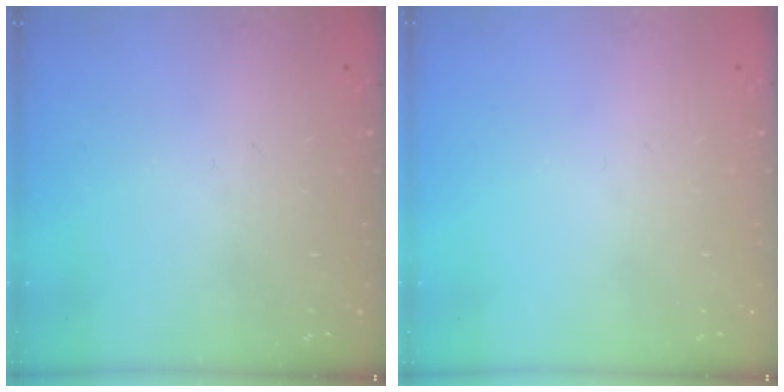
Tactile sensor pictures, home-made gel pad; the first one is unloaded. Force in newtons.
{"total": 0.0}